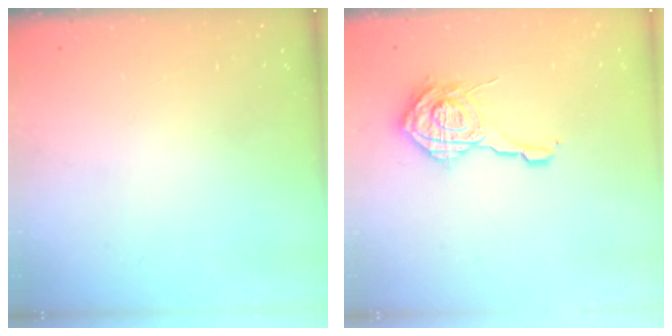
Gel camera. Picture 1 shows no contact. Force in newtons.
{"total": 12.9, "press": 12.9, "slide": 0.8}